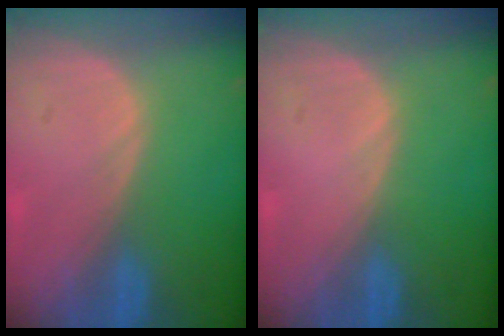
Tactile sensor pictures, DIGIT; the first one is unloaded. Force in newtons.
{"total": 0.0}